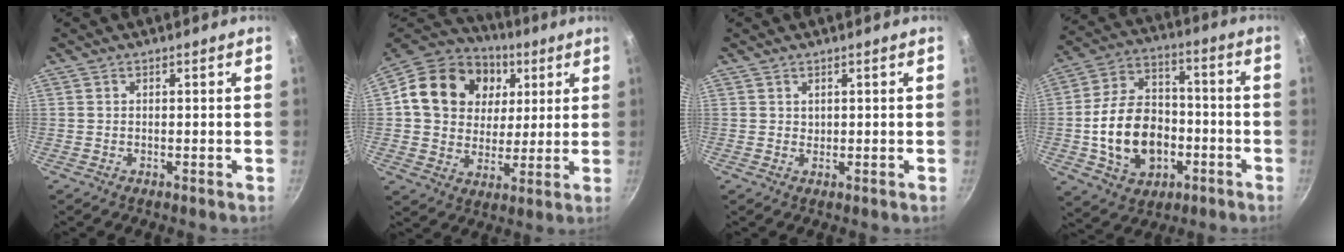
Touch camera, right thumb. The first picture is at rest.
{"total": 20.3, "force": [5.2, 16.5, 10.5], "torque": [-0.168, 0.011, 0.082]}
{"total": 0.8, "force": [0.6, 0.5, 0.2], "torque": [0.001, -0.003, 0.011]}
{"total": 17.7, "force": [-4.1, 12.9, 11.5], "torque": [-0.168, 0.049, -0.059]}